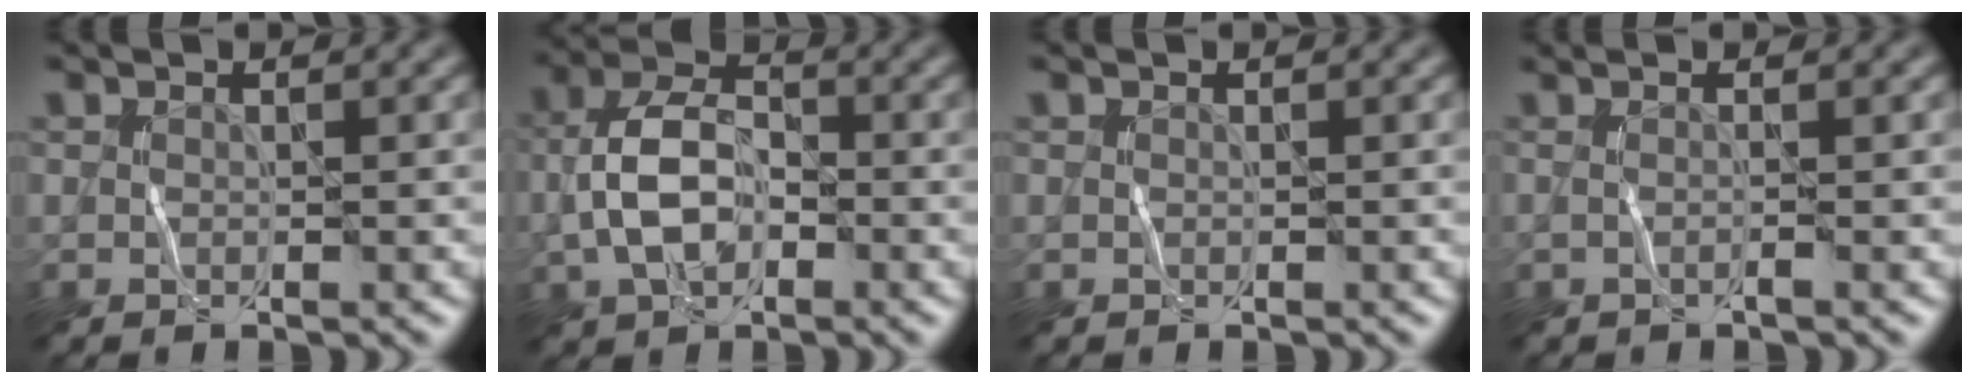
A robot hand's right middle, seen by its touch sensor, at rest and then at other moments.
{"total": 5.5, "force": [-1.4, 3.3, 4.2], "torque": [-0.090, 0.009, -0.030]}
{"total": 0.0}
{"total": 1.6, "force": [0.2, 0.6, 1.5], "torque": [-0.011, -0.007, -0.019]}